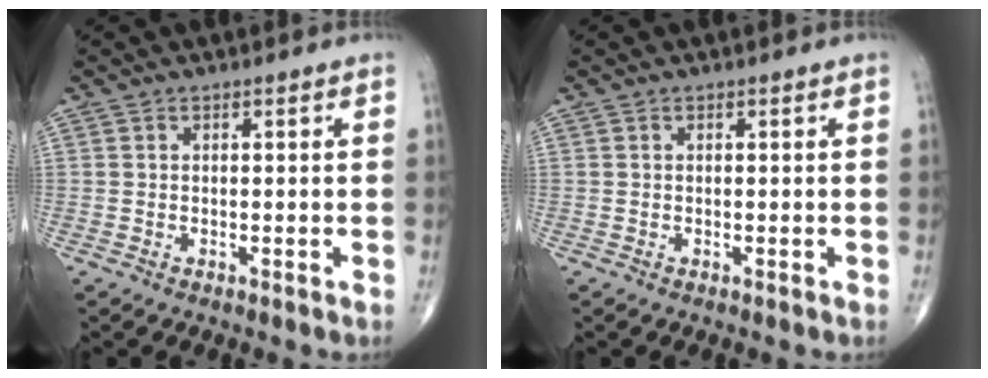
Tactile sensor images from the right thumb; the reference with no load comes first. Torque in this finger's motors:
{"motor_torque": [-0.17, -0.04, -0.10, -0.01, 0.00]}